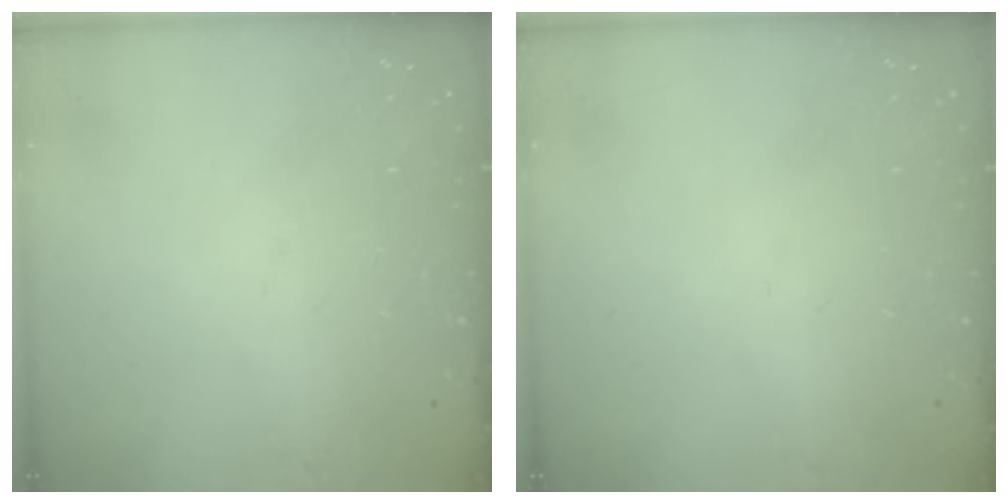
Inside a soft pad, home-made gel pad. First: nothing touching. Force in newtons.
{"total": 0.0}